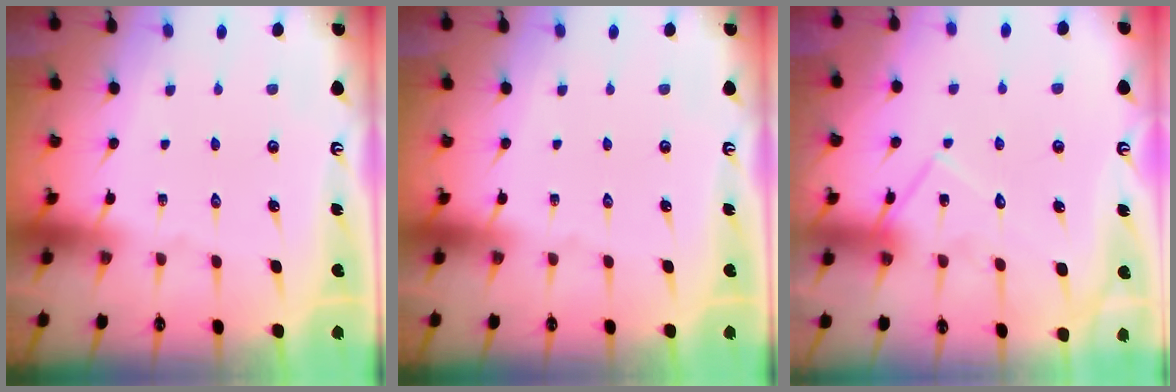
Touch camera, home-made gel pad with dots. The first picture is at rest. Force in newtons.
{"total": 0.0}
{"total": 12.9, "press": 12.9, "slide": 0.8}